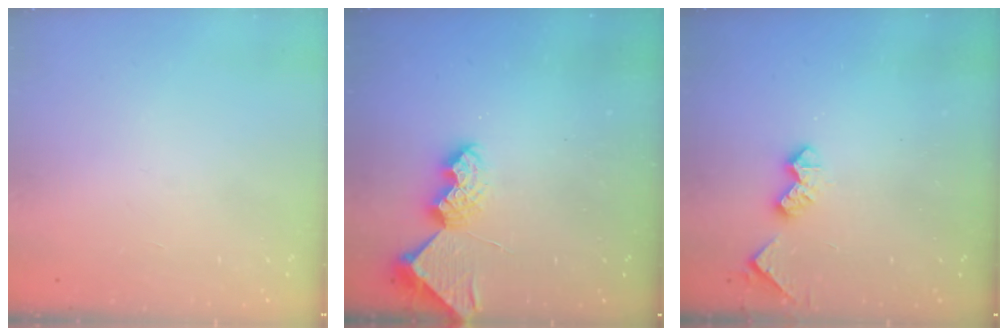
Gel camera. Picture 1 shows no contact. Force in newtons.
{"total": 6.9, "press": 6.8, "slide": 0.6}
{"total": 5.6, "press": 5.6, "slide": 0.7}